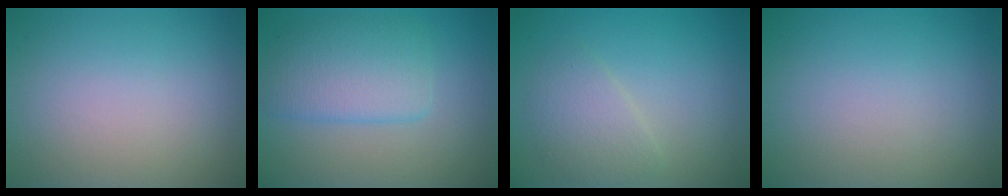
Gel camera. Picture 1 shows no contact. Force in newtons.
{"total": 4.4, "press": 4.4, "slide": 0.0}
{"total": 2.5, "press": 2.5, "slide": 0.1}
{"total": 0.0}